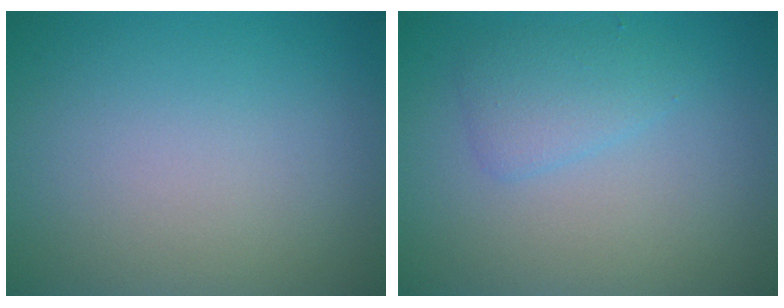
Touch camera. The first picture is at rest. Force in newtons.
{"total": 2.1, "press": 2.1, "slide": 0.1}